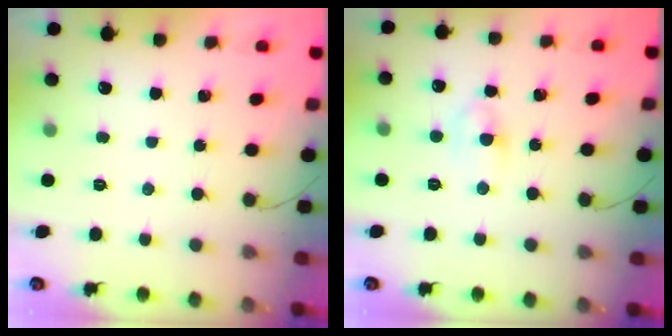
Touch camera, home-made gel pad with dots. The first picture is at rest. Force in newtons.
{"total": 3.6, "press": 3.3, "slide": 1.3}